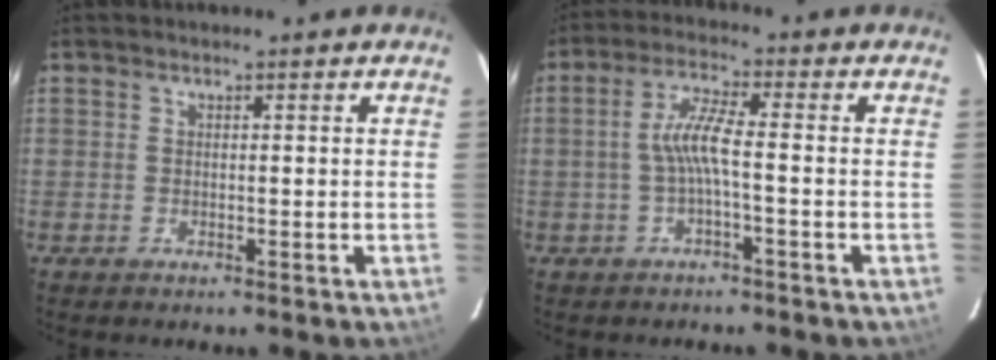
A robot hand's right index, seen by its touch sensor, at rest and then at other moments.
{"total": 5.1, "force": [-1.2, 0.2, 4.9], "torque": [-0.106, 0.008, -0.021]}